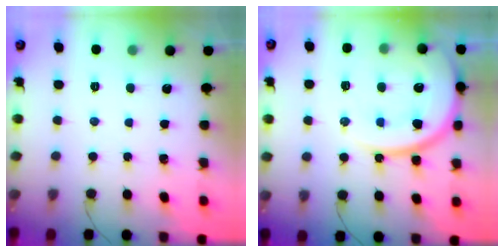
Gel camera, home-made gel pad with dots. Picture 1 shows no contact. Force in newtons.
{"total": 18.0, "press": 18.0, "slide": 1.7}